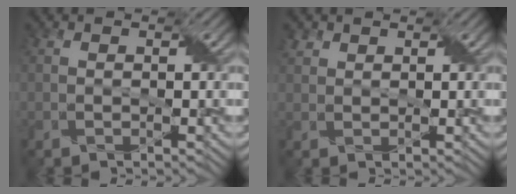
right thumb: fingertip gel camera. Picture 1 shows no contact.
{"total": 1.4, "force": [1.1, 0.9, 0.2], "torque": [-0.010, 0.005, 0.025]}